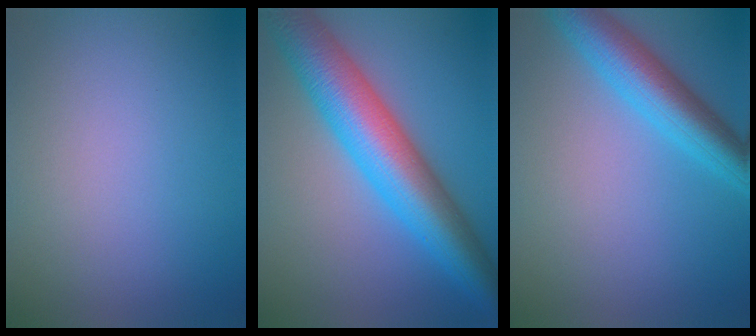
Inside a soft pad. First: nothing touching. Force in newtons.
{"total": 10.1, "press": 10.1, "slide": 0.2}
{"total": 5.8, "press": 5.8, "slide": 0.2}